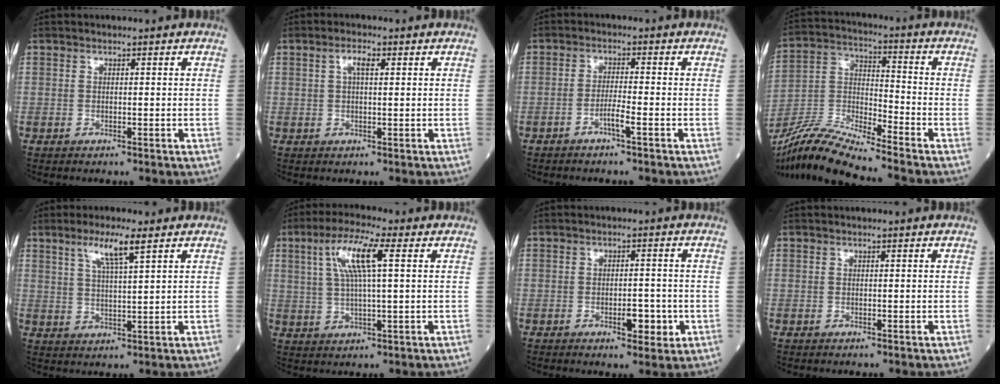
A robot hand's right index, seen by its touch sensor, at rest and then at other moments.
{"total": 2.2, "force": [0.8, 0.3, 2.0], "torque": [-0.043, 0.007, 0.016]}
{"total": 2.5, "force": [-1.4, -0.4, 2.0], "torque": [-0.039, -0.001, -0.028]}
{"total": 13.4, "force": [-12.2, -1.1, 5.3], "torque": [-0.110, 0.000, -0.234]}
{"total": 5.8, "force": [3.5, 0.2, 4.6], "torque": [-0.090, 0.001, 0.068]}
{"total": 8.5, "force": [2.8, 0.7, 8.0], "torque": [-0.162, 0.014, 0.056]}
{"total": 3.8, "force": [-1.3, 1.4, 3.3], "torque": [-0.047, 0.003, -0.011]}
{"total": 0.0}